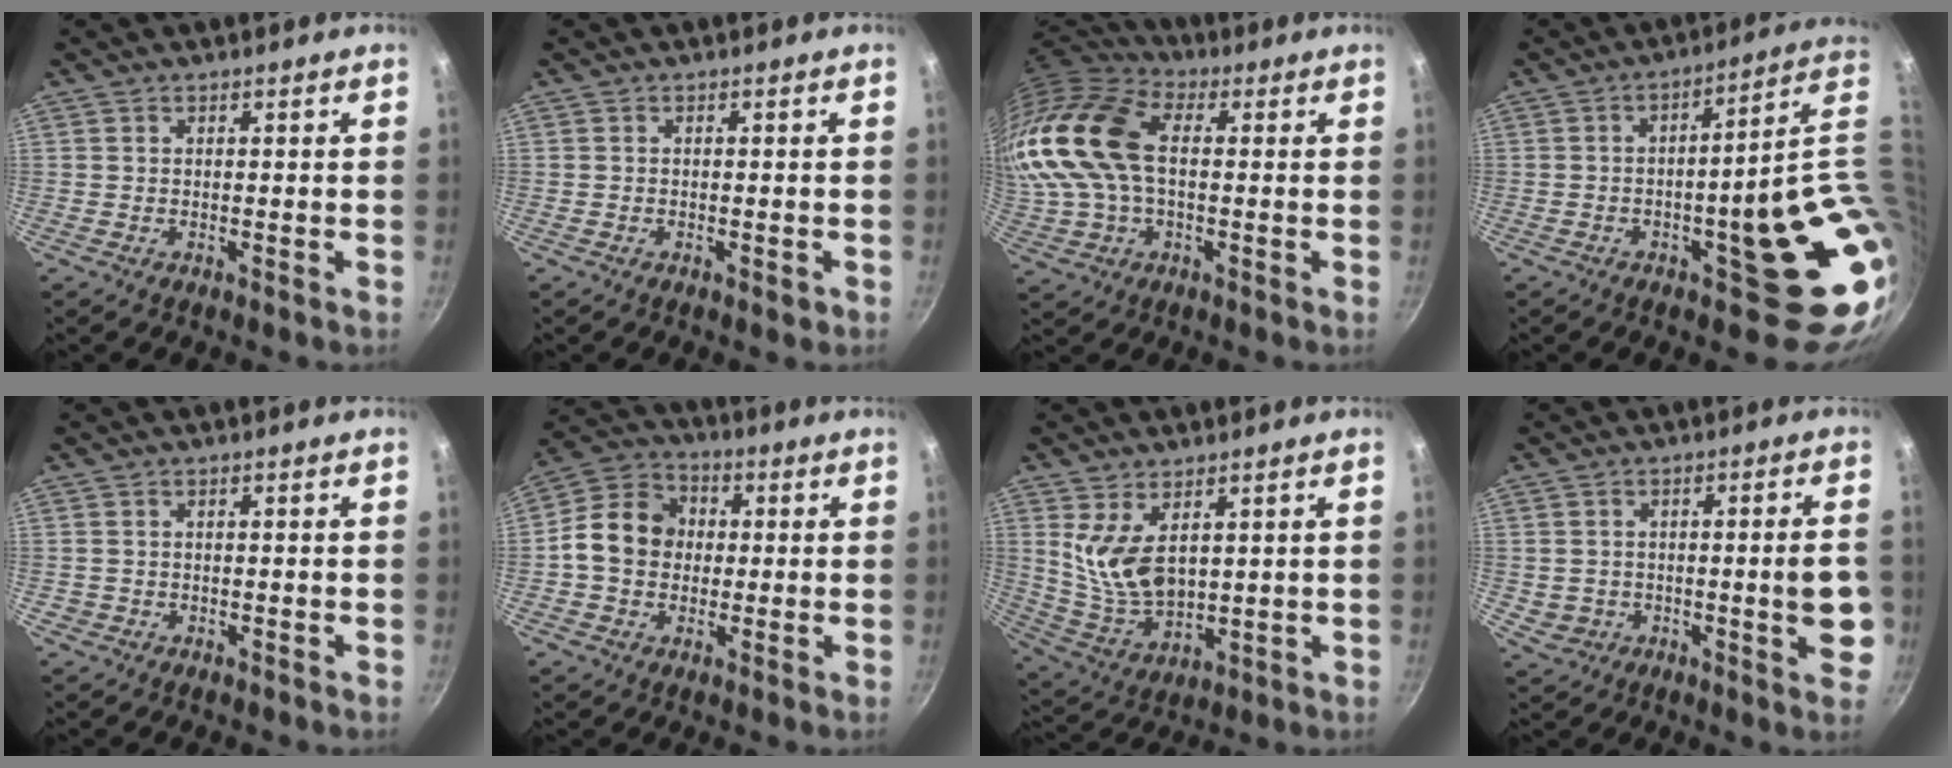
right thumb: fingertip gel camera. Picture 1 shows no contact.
{"total": 1.1, "force": [-0.6, 0.5, 0.8], "torque": [-0.014, 0.003, -0.009]}
{"total": 22.0, "force": [2.4, 13.8, 17.0], "torque": [-0.374, 0.029, 0.036]}
{"total": 20.6, "force": [-1.1, 5.7, 19.8], "torque": [-0.205, 0.003, -0.001]}
{"total": 0.9, "force": [-0.3, 0.8, 0.2], "torque": [-0.006, 0.004, 0.000]}
{"total": 11.7, "force": [-0.1, 9.7, 6.5], "torque": [-0.081, 0.024, -0.023]}
{"total": 10.3, "force": [3.4, 5.8, 7.8], "torque": [-0.142, -0.042, 0.081]}
{"total": 9.0, "force": [-0.9, 4.0, 8.0], "torque": [-0.104, 0.011, -0.003]}